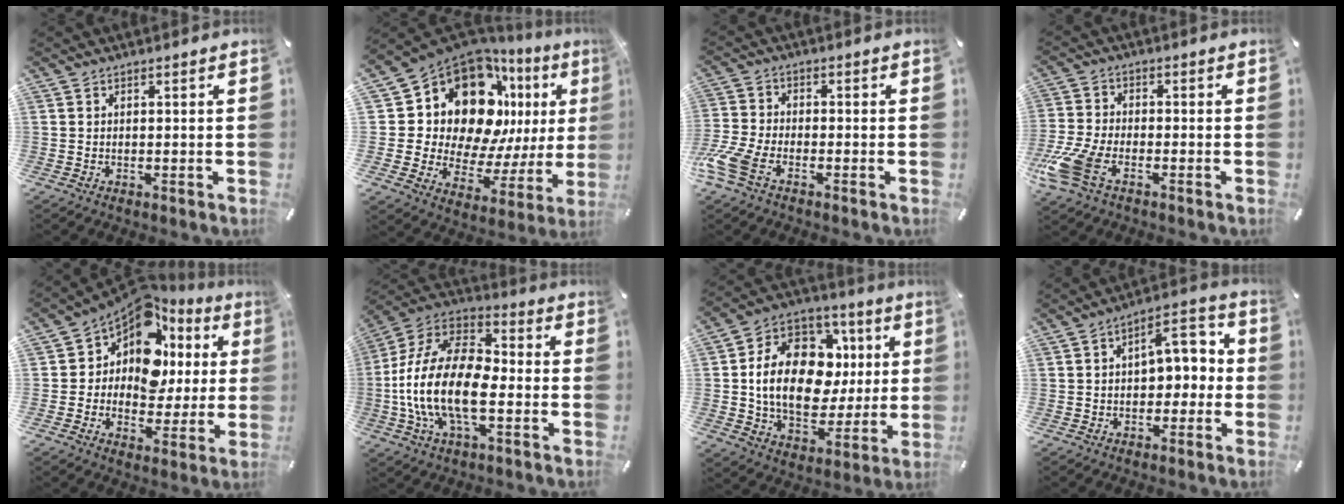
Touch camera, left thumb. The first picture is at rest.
{"total": 17.8, "force": [10.1, 11.2, 9.5], "torque": [-0.150, -0.105, 0.179]}
{"total": 8.3, "force": [-4.7, 4.2, 5.4], "torque": [-0.140, 0.003, -0.093]}
{"total": 11.2, "force": [-5.7, 6.0, 7.5], "torque": [-0.175, 0.009, -0.108]}
{"total": 11.1, "force": [4.9, 8.4, 5.5], "torque": [-0.111, -0.054, 0.089]}
{"total": 18.4, "force": [-5.5, 9.8, 14.6], "torque": [-0.316, 0.014, -0.097]}
{"total": 18.7, "force": [1.3, 13.8, 12.6], "torque": [-0.229, -0.004, 0.025]}
{"total": 6.9, "force": [0.8, 4.9, 4.9], "torque": [-0.051, -0.016, 0.002]}